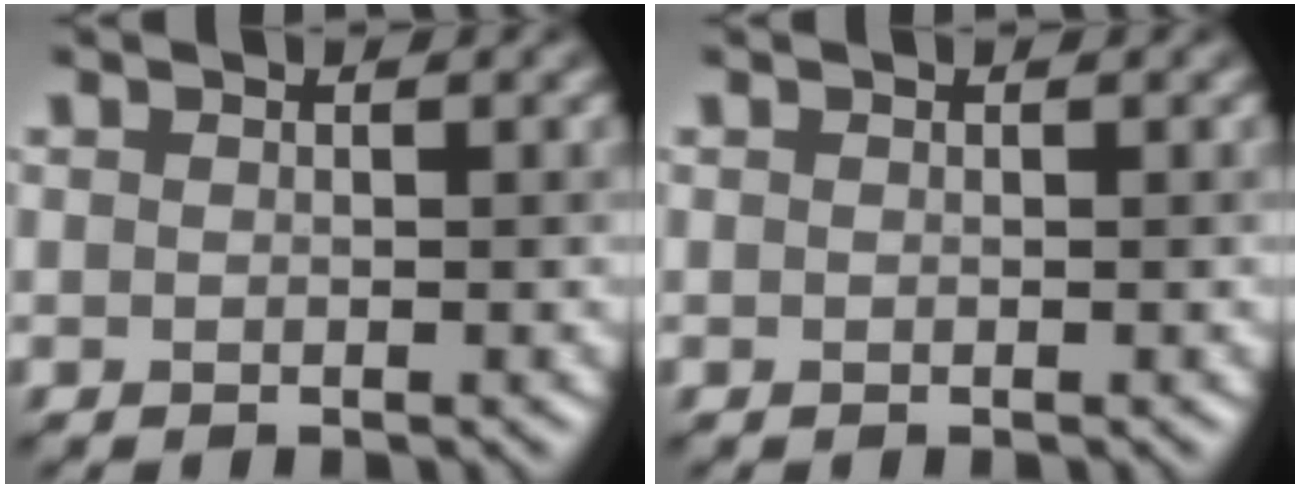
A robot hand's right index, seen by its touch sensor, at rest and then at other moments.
{"total": 0.0}